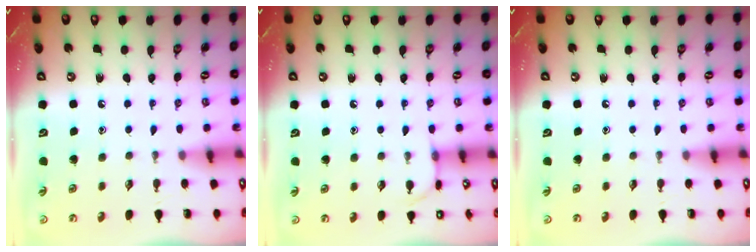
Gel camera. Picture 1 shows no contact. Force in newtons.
{"total": 3.1, "press": 3.1, "slide": 0.5}
{"total": 0.0}